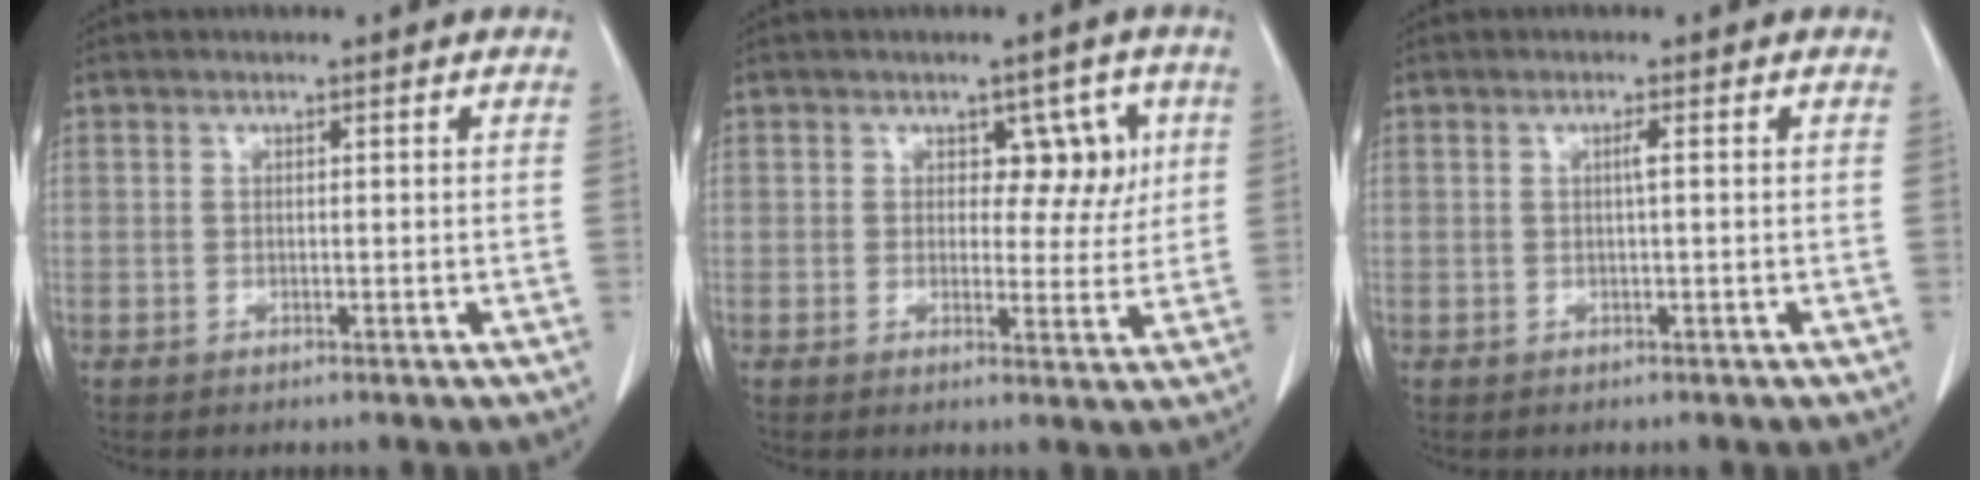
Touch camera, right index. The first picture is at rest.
{"total": 5.1, "force": [1.6, 3.2, 3.6], "torque": [-0.029, 0.008, 0.022]}
{"total": 0.9, "force": [0.1, -0.1, 0.9], "torque": [-0.014, 0.002, 0.000]}